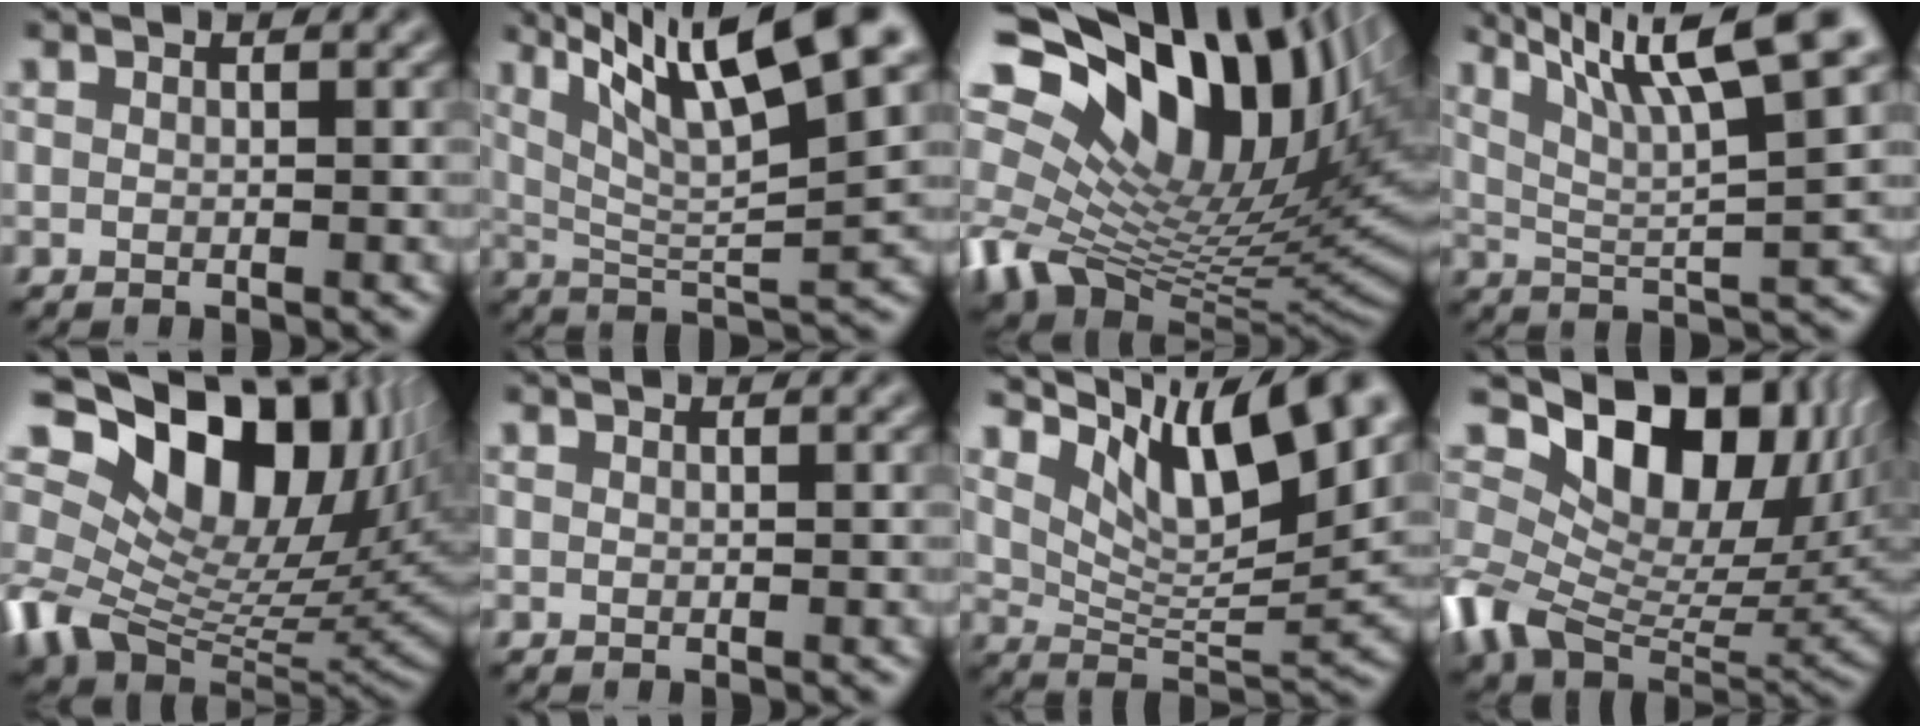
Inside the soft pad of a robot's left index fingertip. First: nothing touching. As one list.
[{"total": 11.7, "force": [6.6, 2.3, 9.4], "torque": [-0.162, 0.013, 0.114]}, {"total": 17.6, "force": [6.6, 10.9, 12.1], "torque": [-0.235, 0.008, 0.123]}, {"total": 10.4, "force": [6.4, 2.1, 7.9], "torque": [-0.128, 0.018, 0.105]}, {"total": 16.0, "force": [5.8, 10.8, 10.3], "torque": [-0.206, 0.025, 0.097]}, {"total": 0.0}, {"total": 10.4, "force": [7.2, 3.4, 6.8], "torque": [-0.115, 0.000, 0.127]}, {"total": 14.0, "force": [4.3, 9.3, 9.5], "torque": [-0.170, 0.003, 0.076]}]